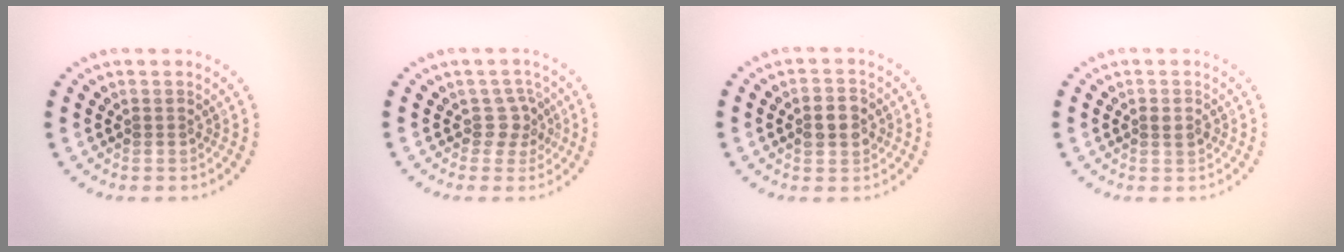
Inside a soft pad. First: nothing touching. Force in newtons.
{"total": 2.0, "press": 1.5, "slide": 1.3}
{"total": 2.9, "press": 2.9, "slide": 0.1}
{"total": 1.0, "press": 1.0, "slide": 0.2}